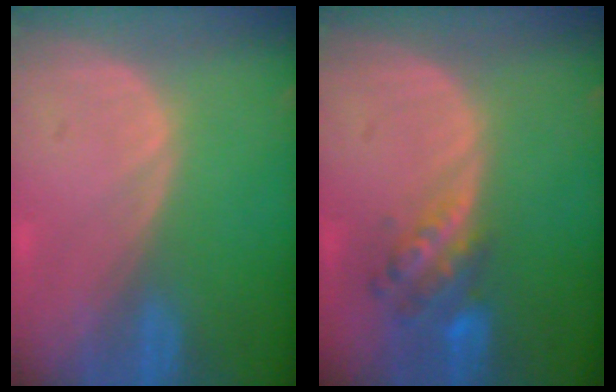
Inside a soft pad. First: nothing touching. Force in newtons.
{"total": 5.7, "press": 5.0, "slide": 2.8}